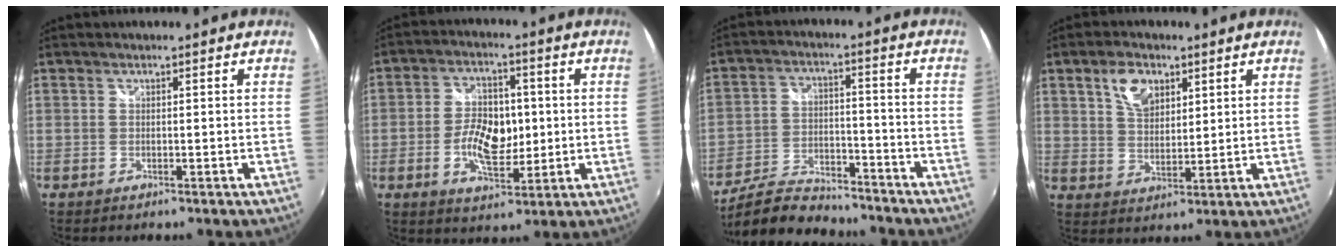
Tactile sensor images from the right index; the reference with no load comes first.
{"total": 9.7, "force": [-0.9, 5.4, 7.9], "torque": [-0.155, 0.004, -0.014]}
{"total": 14.0, "force": [-12.4, 4.5, 5.0], "torque": [-0.123, -0.005, -0.205]}
{"total": 7.1, "force": [3.6, 4.2, 4.5], "torque": [-0.080, 0.012, 0.066]}